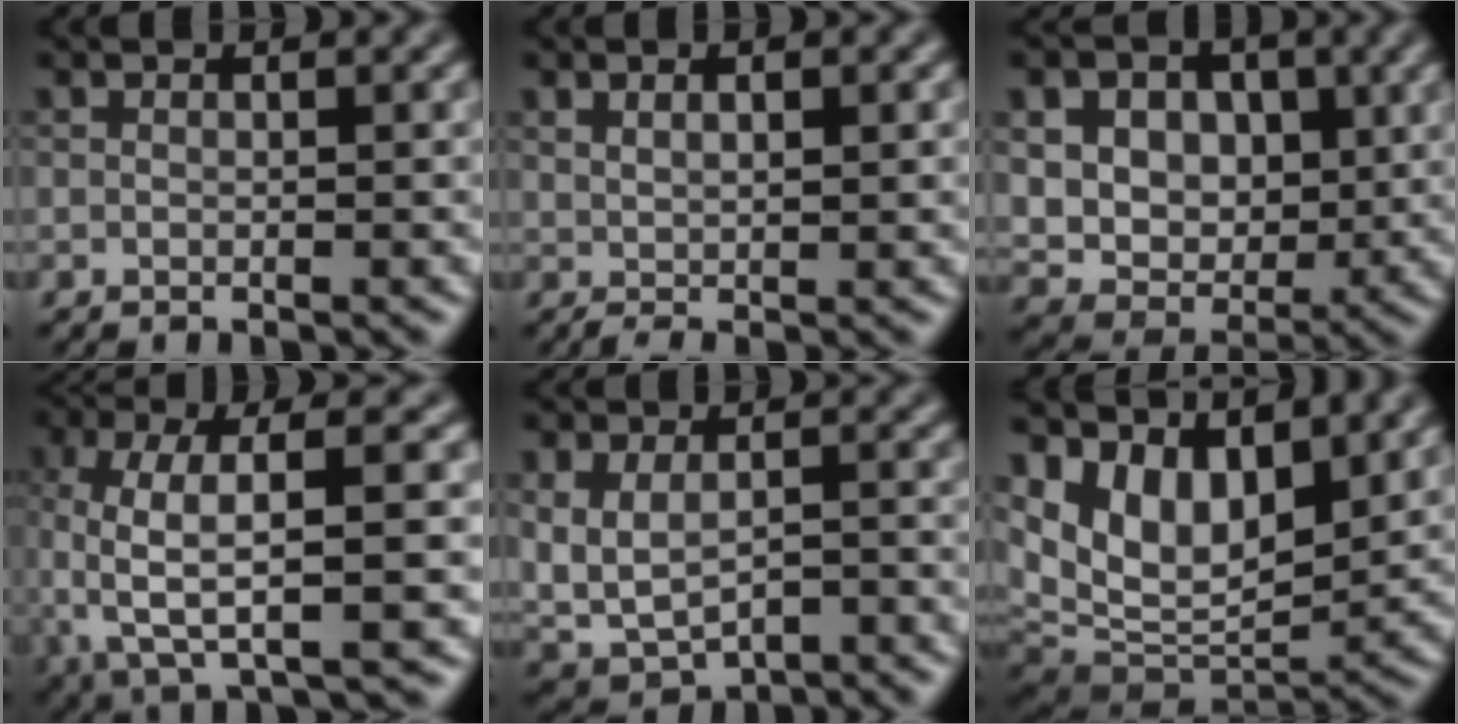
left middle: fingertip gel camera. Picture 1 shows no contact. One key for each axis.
{"total": 1.9, "fx": 0.6, "fy": 0.5, "fz": 1.7, "tx": -0.032, "ty": -0.002, "tz": 0.015}
{"total": 11.1, "fx": 3.8, "fy": 8.5, "fz": 6.0, "tx": -0.102, "ty": 0.014, "tz": 0.068}
{"total": 8.4, "fx": -0.3, "fy": 2.8, "fz": 8.0, "tx": -0.147, "ty": 0.006, "tz": -0.013}
{"total": 5.6, "fx": -0.8, "fy": 3.8, "fz": 3.9, "tx": -0.077, "ty": -0.020, "tz": -0.002}
{"total": 9.7, "fx": 4.2, "fy": 5.5, "fz": 6.8, "tx": -0.125, "ty": -0.010, "tz": 0.078}